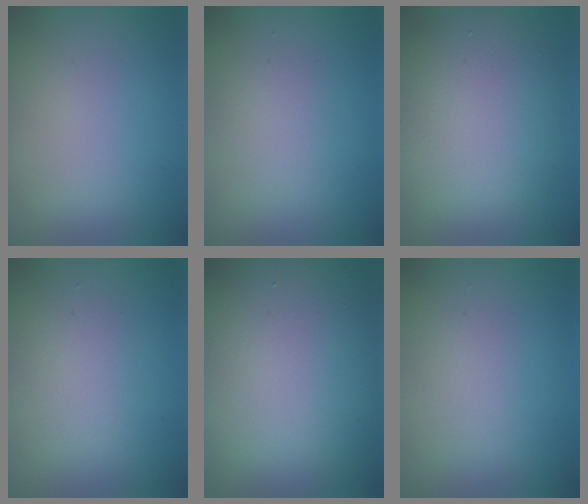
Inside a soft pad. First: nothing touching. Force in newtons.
{"total": 1.3, "press": 1.3, "slide": 0.0}
{"total": 7.7, "press": 7.7, "slide": 0.5}
{"total": 1.9, "press": 1.9, "slide": 0.1}
{"total": 15.0, "press": 15.0, "slide": 0.5}
{"total": 0.9, "press": 0.9, "slide": 0.1}